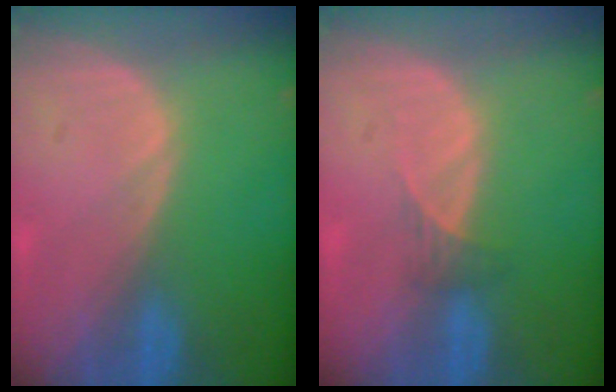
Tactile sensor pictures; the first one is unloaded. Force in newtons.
{"total": 1.6, "press": 1.3, "slide": 0.9}